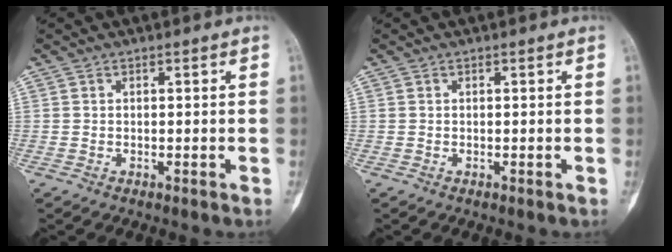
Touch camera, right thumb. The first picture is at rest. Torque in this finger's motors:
{"motor_torque": [0.00, 0.00, 0.07, -0.04, 0.00]}